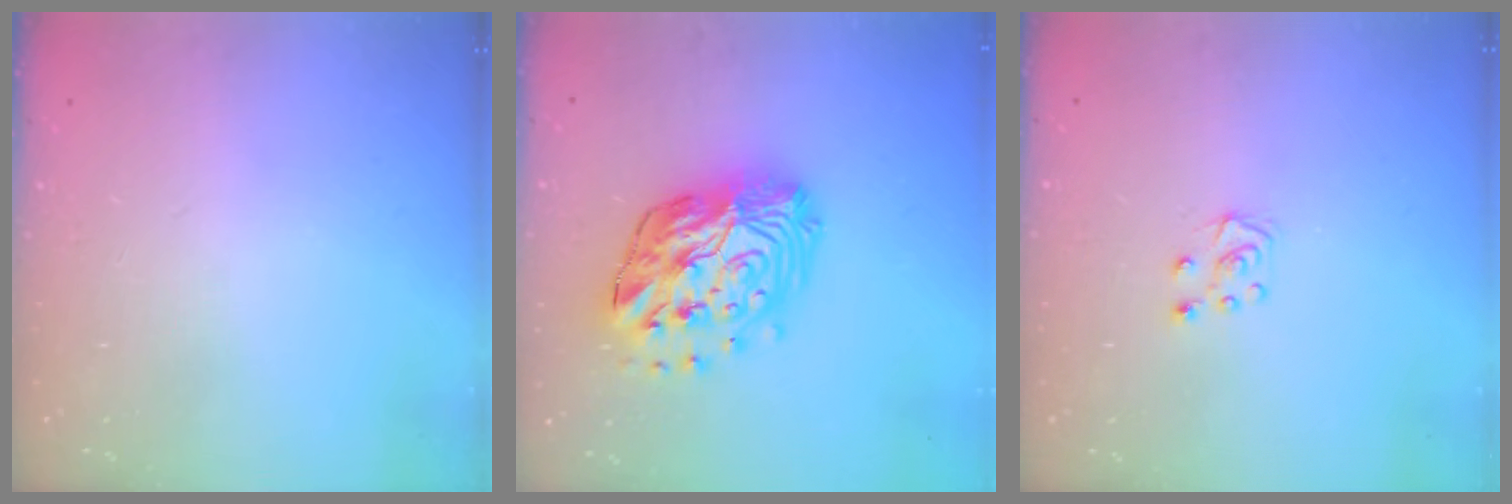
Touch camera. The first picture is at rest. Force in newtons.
{"total": 18.7, "press": 18.7, "slide": 1.4}
{"total": 4.9, "press": 4.9, "slide": 0.6}